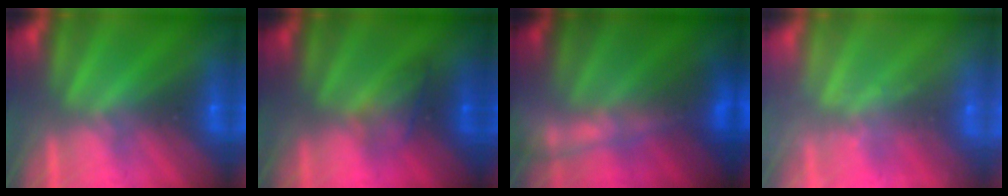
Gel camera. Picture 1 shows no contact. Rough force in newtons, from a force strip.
{"total": 2.2}
{"total": 7.0}
{"total": 2.3}